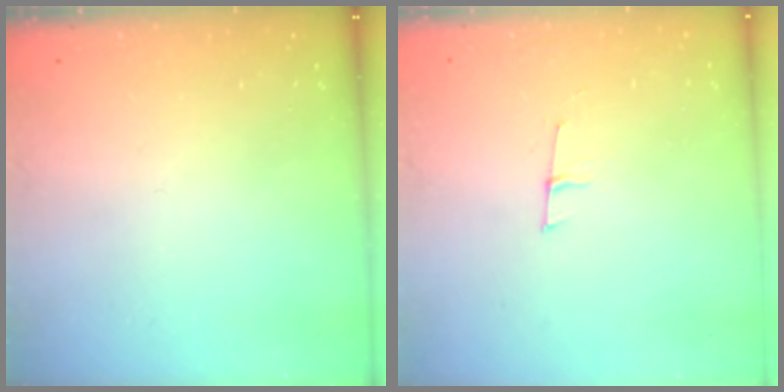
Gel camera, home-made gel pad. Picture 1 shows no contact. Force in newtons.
{"total": 5.3, "press": 4.5, "slide": 2.9}